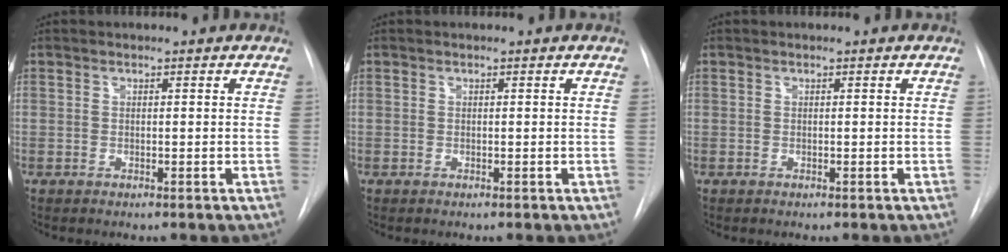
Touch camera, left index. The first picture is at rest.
{"total": 0.0}
{"total": 0.0}